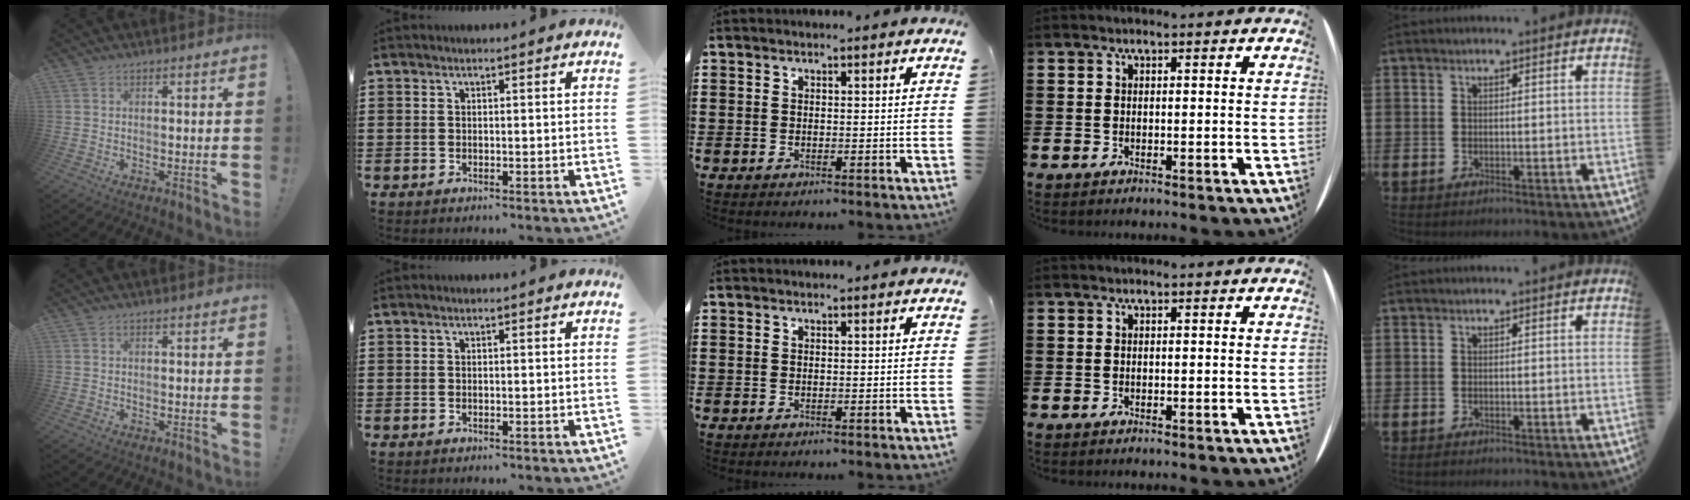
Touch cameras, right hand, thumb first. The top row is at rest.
{}